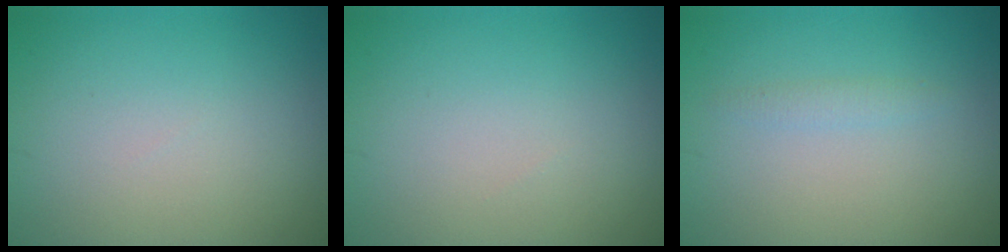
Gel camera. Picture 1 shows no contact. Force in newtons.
{"total": 0.0}
{"total": 0.8, "press": 0.8, "slide": 0.1}